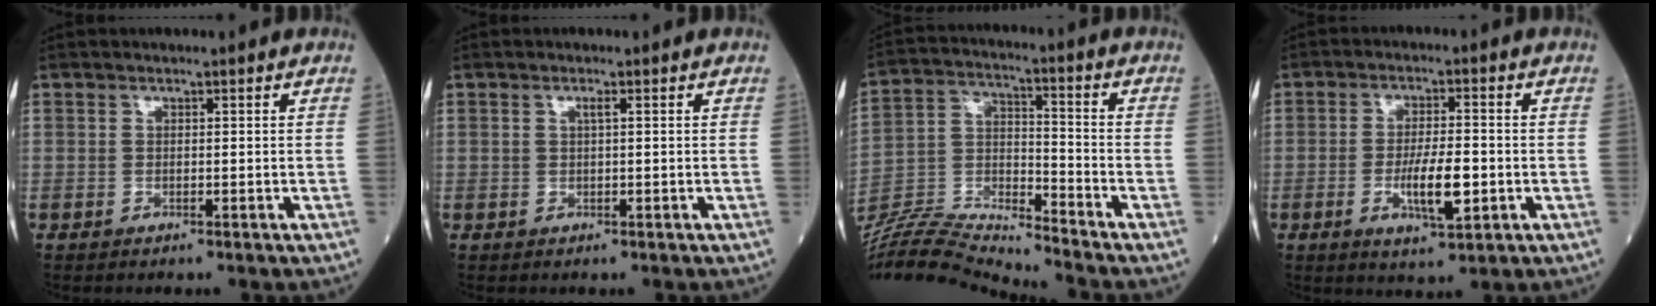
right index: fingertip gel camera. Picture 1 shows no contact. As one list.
[{"total": 0.8, "force": [0.2, 0.0, 0.8], "torque": [-0.016, 0.002, 0.004]}, {"total": 14.0, "force": [-13.8, -1.4, 2.1], "torque": [-0.048, 0.027, -0.262]}, {"total": 7.1, "force": [-1.7, 1.5, 6.7], "torque": [-0.120, -0.008, -0.026]}]